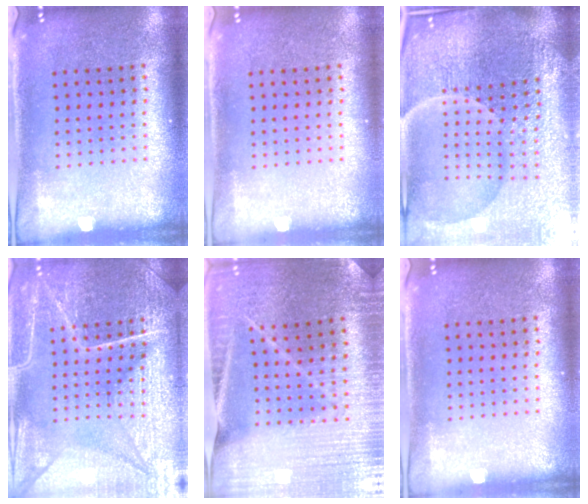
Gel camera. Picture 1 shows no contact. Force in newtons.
{"total": 0.0}
{"total": 6.6, "press": 5.9, "slide": 2.9}
{"total": 7.2, "press": 7.1, "slide": 0.8}
{"total": 3.1, "press": 3.1, "slide": 0.3}
{"total": 0.0}